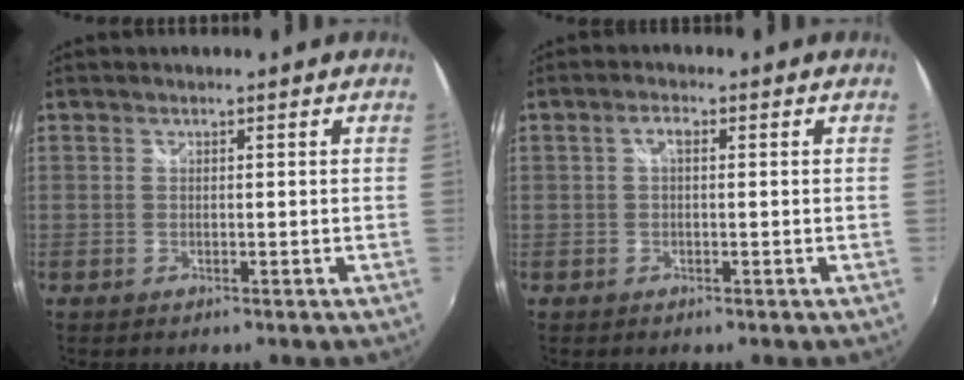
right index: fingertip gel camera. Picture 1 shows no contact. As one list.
[{"total": 1.8, "force": [0.1, 0.9, 1.6], "torque": [-0.031, 0.007, -0.001]}]